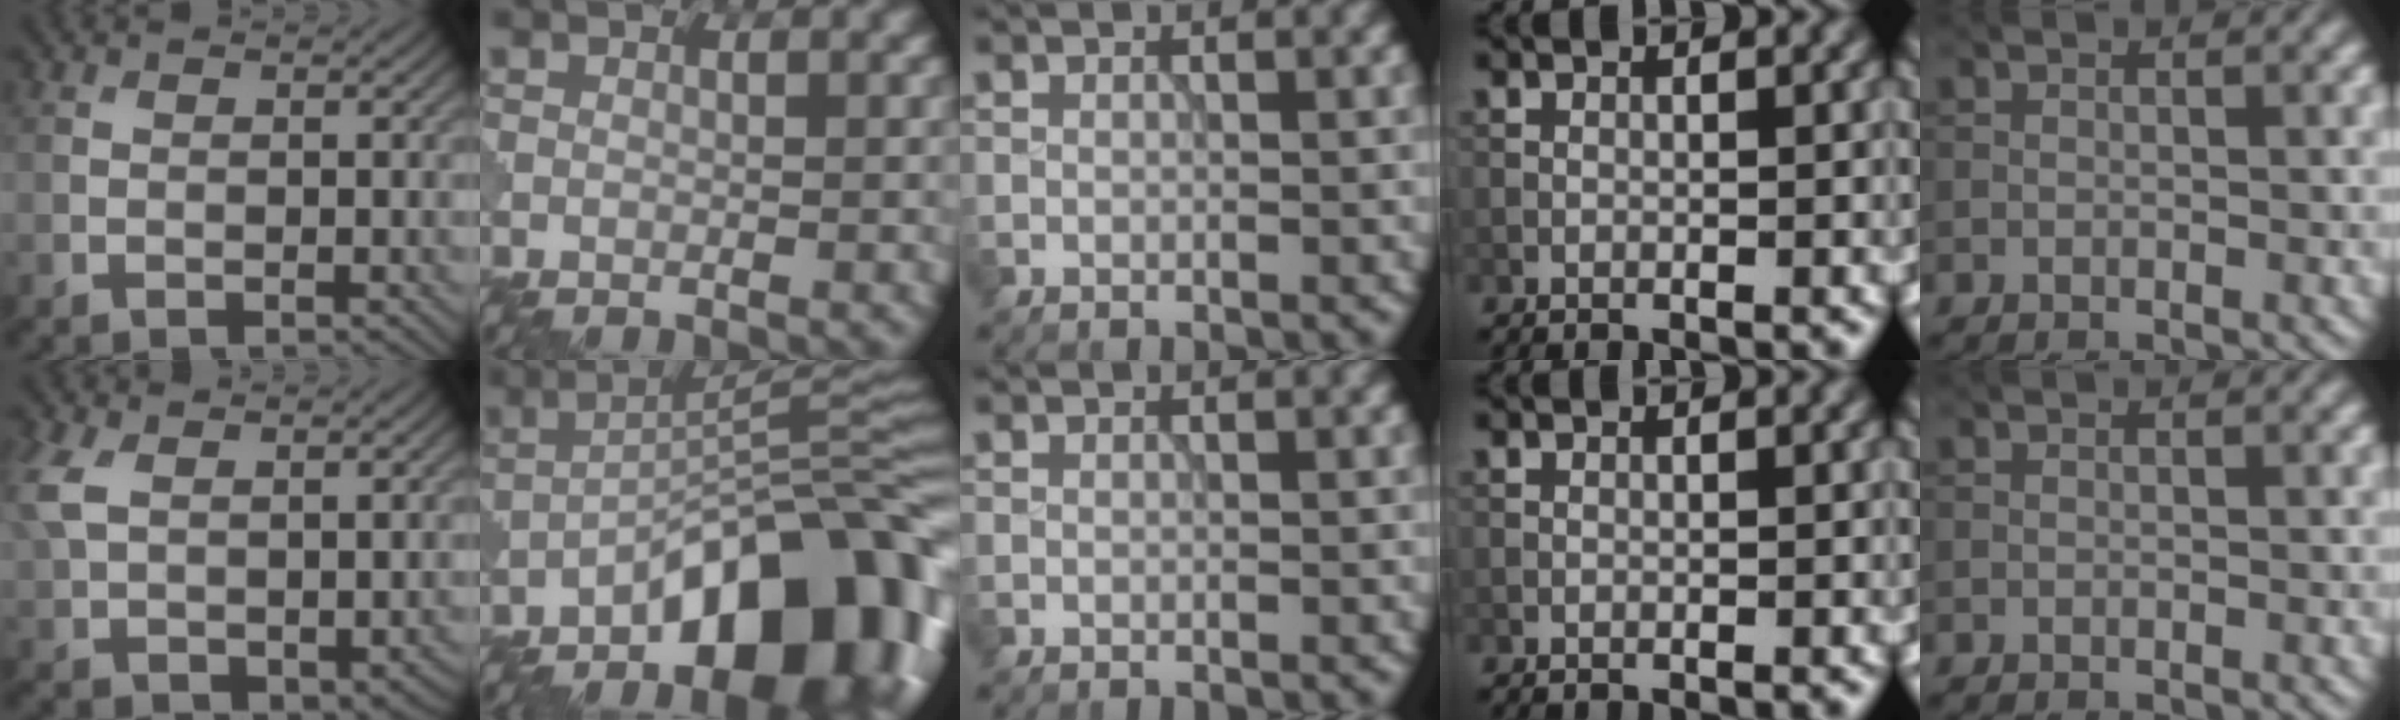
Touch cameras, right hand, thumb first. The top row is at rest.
{"thumb": {"total": 7.8, "force": [1.8, 4.8, 5.8], "torque": [-0.174, -0.003, 0.046]}, "index": {"total": 13.2, "force": [-7.3, 4.4, 10.0], "torque": [-0.138, 0.012, -0.118]}}